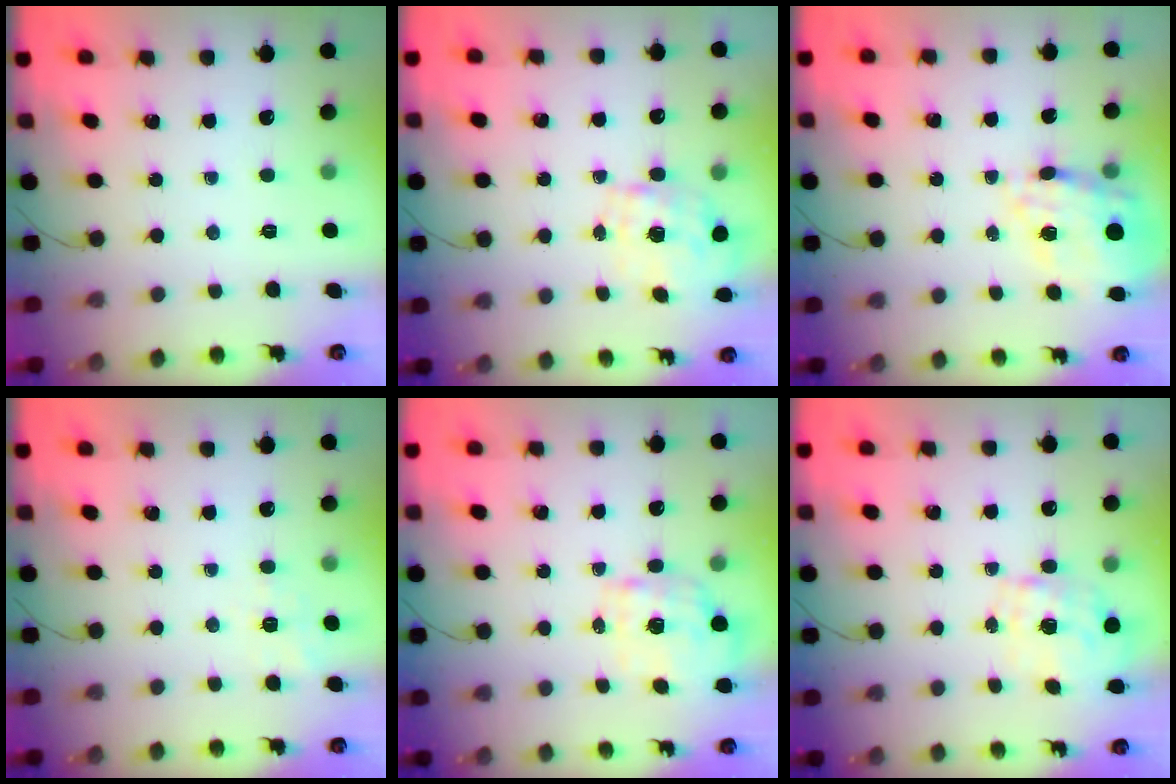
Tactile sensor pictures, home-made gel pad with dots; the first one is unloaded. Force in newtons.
{"total": 1.6, "press": 1.5, "slide": 0.6}
{"total": 17.7, "press": 17.3, "slide": 3.8}
{"total": 2.0, "press": 1.1, "slide": 1.6}
{"total": 2.0, "press": 1.8, "slide": 1.0}
{"total": 1.6, "press": 1.4, "slide": 0.7}